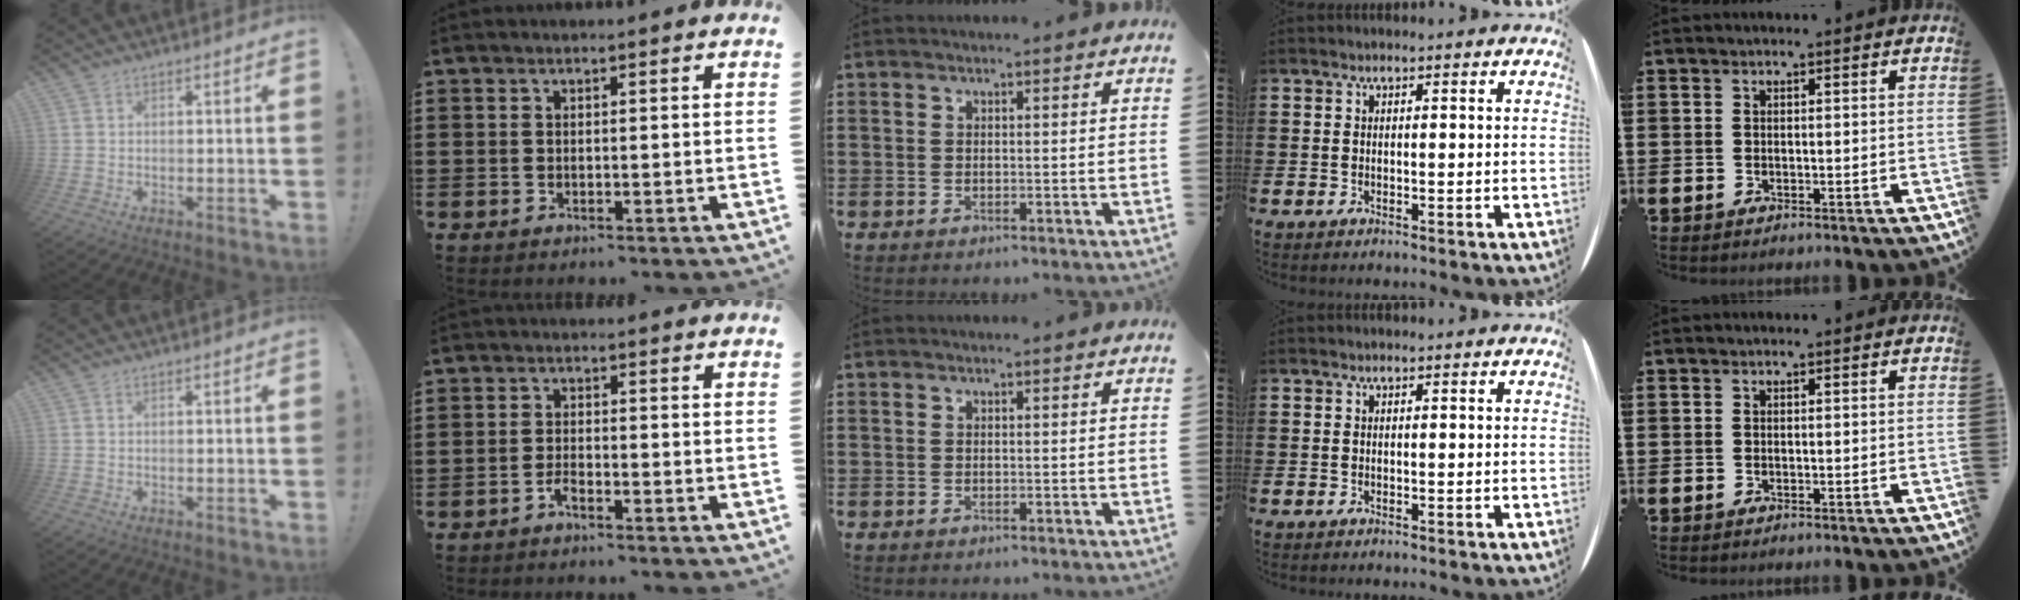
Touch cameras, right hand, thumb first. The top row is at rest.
{"index": {"total": 1.8, "force": [-1.6, 0.3, 0.8], "torque": [-0.018, -0.001, -0.030]}}